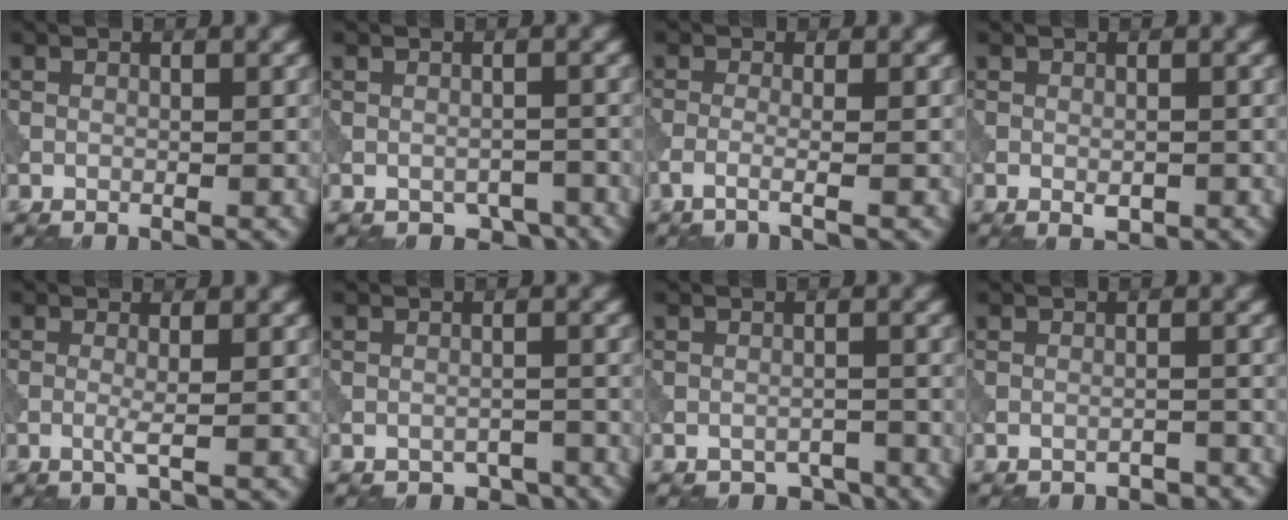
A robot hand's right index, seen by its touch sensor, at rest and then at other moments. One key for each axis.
{"total": 2.3, "fx": -1.6, "fy": 1.2, "fz": 1.0, "tx": -0.013, "ty": -0.011, "tz": -0.020}
{"total": 2.3, "fx": -1.0, "fy": 0.7, "fz": 2.0, "tx": -0.021, "ty": -0.002, "tz": -0.034}
{"total": 1.1, "fx": -0.4, "fy": 0.6, "fz": 0.9, "tx": -0.015, "ty": -0.003, "tz": -0.005}
{"total": 1.3, "fx": -0.2, "fy": 0.1, "fz": 1.3, "tx": -0.029, "ty": -0.003, "tz": -0.007}
{"total": 2.0, "fx": -1.7, "fy": 0.8, "fz": 0.4, "tx": -0.002, "ty": -0.002, "tz": -0.023}
{"total": 1.9, "fx": -1.7, "fy": 0.7, "fz": 0.4, "tx": -0.002, "ty": -0.001, "tz": -0.024}
{"total": 1.9, "fx": -1.8, "fy": 0.2, "fz": 0.3, "tx": -0.002, "ty": 0.002, "tz": -0.028}